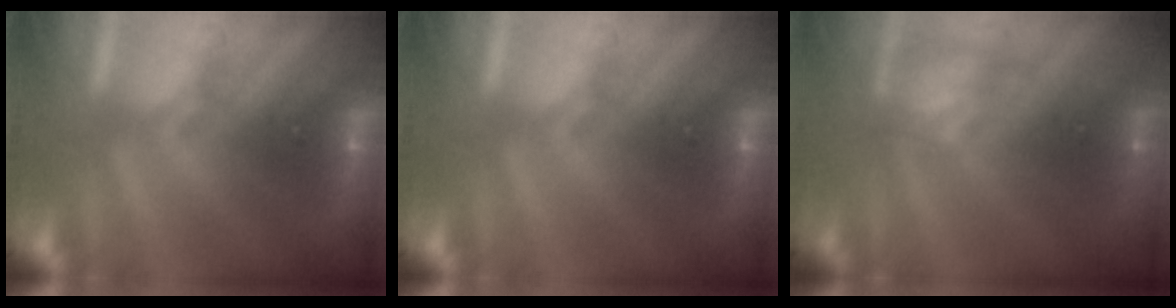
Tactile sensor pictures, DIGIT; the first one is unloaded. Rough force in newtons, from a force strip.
{"total": 0.0}
{"total": 2.3}